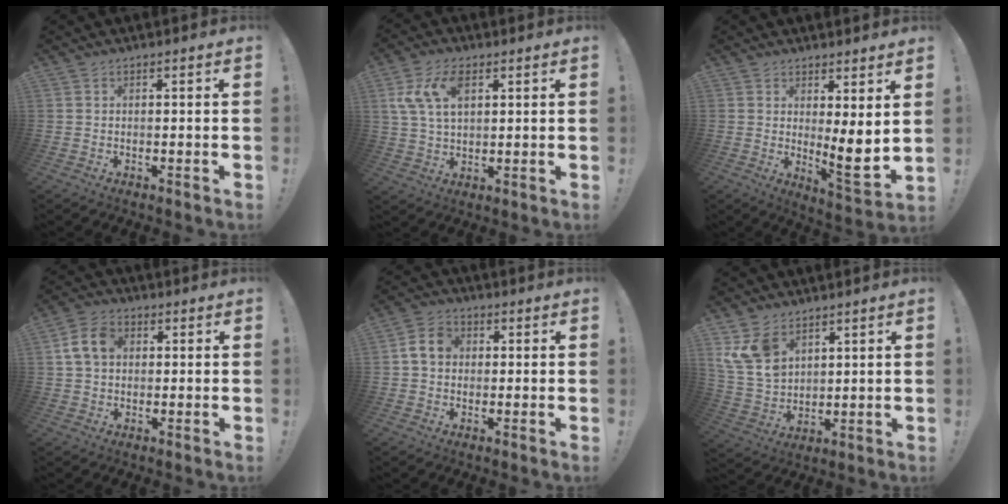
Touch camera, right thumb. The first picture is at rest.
{"total": 11.3, "force": [4.4, 6.9, 7.8], "torque": [-0.155, 0.002, 0.083]}
{"total": 7.4, "force": [2.0, 1.0, 7.1], "torque": [-0.085, -0.049, 0.034]}
{"total": 9.1, "force": [1.9, 6.6, 5.9], "torque": [-0.104, 0.015, 0.040]}
{"total": 7.1, "force": [0.8, 5.6, 4.3], "torque": [-0.067, 0.017, 0.019]}
{"total": 11.0, "force": [6.0, 7.5, 5.3], "torque": [-0.114, -0.027, 0.123]}